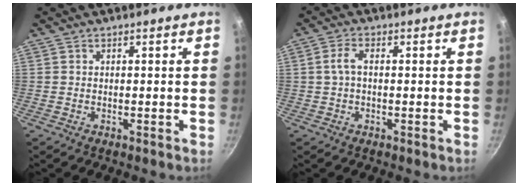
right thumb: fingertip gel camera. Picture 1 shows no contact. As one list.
[{"total": 3.2, "force": [0.1, 1.7, 2.7], "torque": [-0.061, 0.012, -0.001]}]